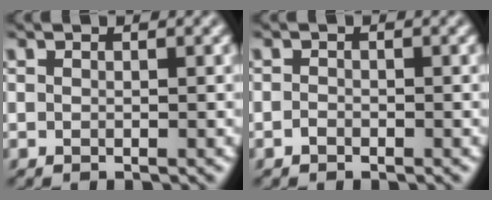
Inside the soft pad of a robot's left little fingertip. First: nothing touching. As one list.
[{"total": 0.7, "force": [-0.5, 0.5, 0.2], "torque": [-0.004, -0.001, -0.011]}]